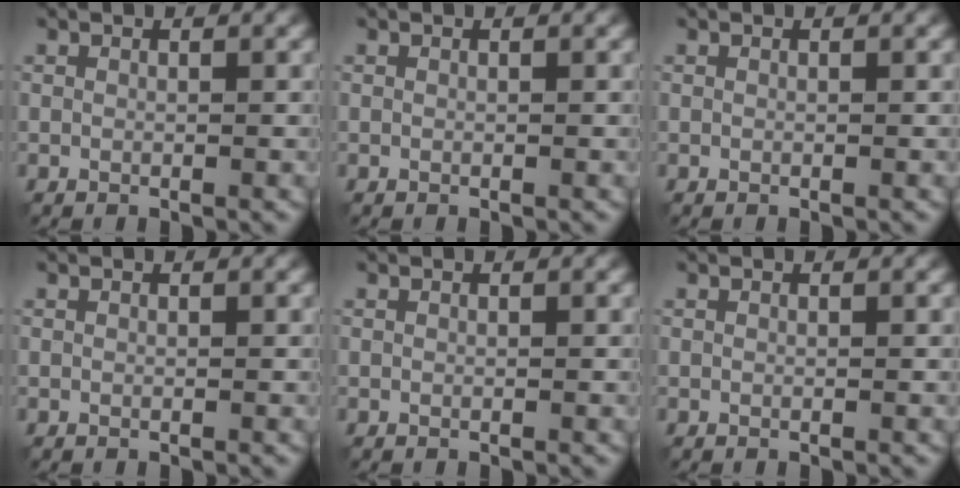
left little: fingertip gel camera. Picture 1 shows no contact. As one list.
[{"total": 0.0}, {"total": 0.0}, {"total": 0.0}, {"total": 0.0}, {"total": 0.0}]